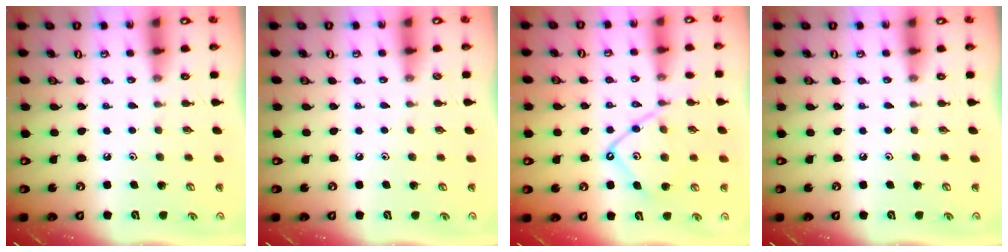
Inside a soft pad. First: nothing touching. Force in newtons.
{"total": 2.3, "press": 2.3, "slide": 0.4}
{"total": 11.8, "press": 11.7, "slide": 1.0}
{"total": 0.0}